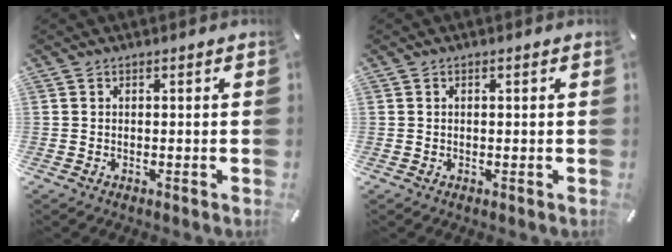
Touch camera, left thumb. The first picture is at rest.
{"total": 0.7, "force": [0.0, 0.3, 0.6], "torque": [-0.012, 0.002, -0.001]}